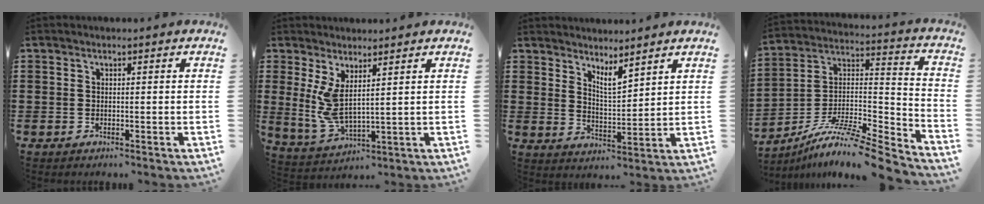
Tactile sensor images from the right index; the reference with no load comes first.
{"total": 5.7, "force": [2.4, 1.6, 4.9], "torque": [-0.130, -0.021, 0.038]}
{"total": 4.2, "force": [3.8, 0.6, 1.7], "torque": [-0.041, -0.010, 0.069]}
{"total": 10.1, "force": [-8.3, 0.9, 5.6], "torque": [-0.096, 0.004, -0.165]}